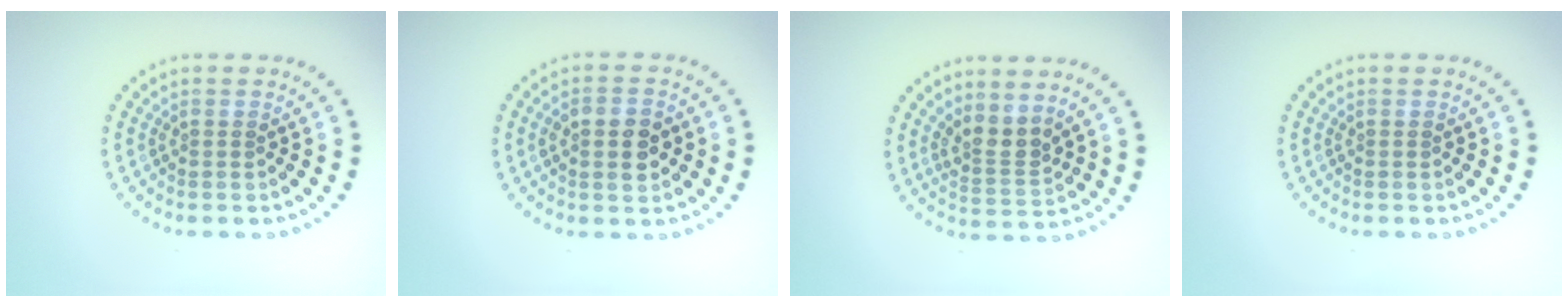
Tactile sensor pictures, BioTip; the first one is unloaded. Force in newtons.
{"total": 3.0, "press": 3.0, "slide": 0.3}
{"total": 2.6, "press": 1.9, "slide": 1.8}
{"total": 0.0}